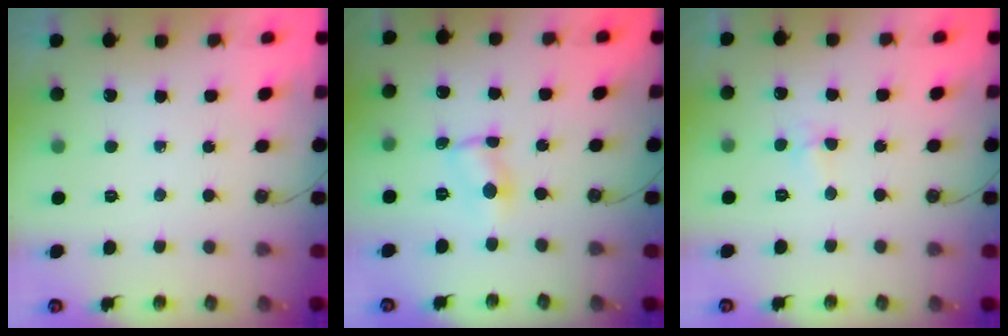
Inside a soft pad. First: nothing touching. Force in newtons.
{"total": 2.0, "press": 2.0, "slide": 0.1}
{"total": 3.8, "press": 3.8, "slide": 0.5}